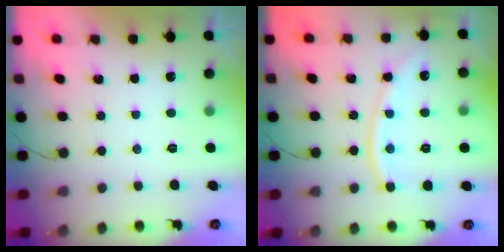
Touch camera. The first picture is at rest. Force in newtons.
{"total": 12.3, "press": 12.2, "slide": 1.4}